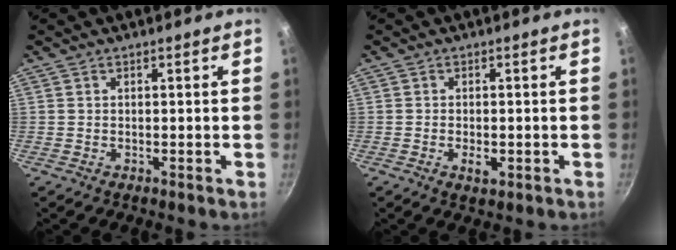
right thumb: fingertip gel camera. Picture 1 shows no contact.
{"total": 2.7, "force": [-0.8, 1.4, 2.2], "torque": [-0.038, 0.001, -0.012]}